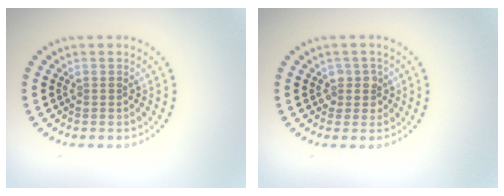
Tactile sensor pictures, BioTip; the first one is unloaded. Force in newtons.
{"total": 1.6, "press": 1.4, "slide": 0.6}